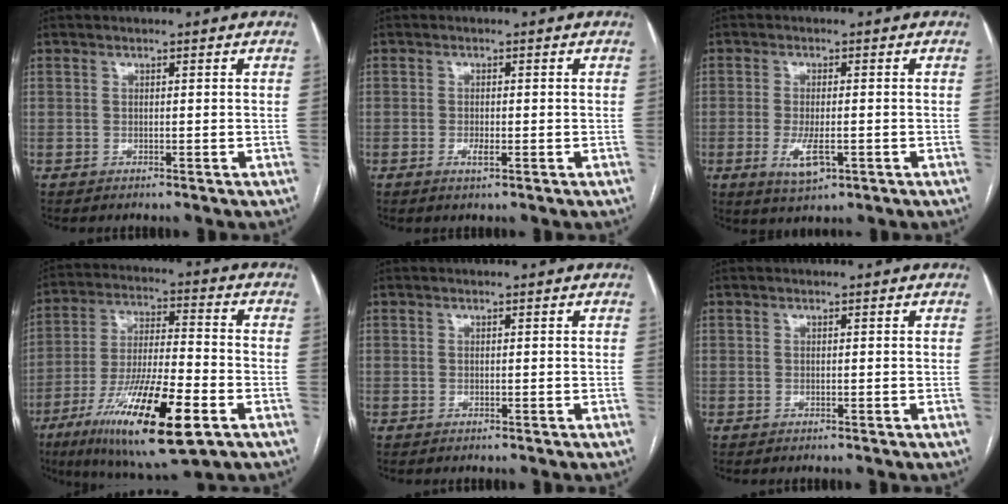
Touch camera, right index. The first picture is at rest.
{"total": 1.6, "force": [-0.8, 0.5, 1.3], "torque": [-0.024, 0.001, -0.012]}
{"total": 5.2, "force": [-1.8, 1.7, 4.7], "torque": [-0.091, -0.009, -0.024]}
{"total": 19.6, "force": [-9.4, 3.1, 17.0], "torque": [-0.317, -0.033, -0.157]}
{"total": 0.0}
{"total": 0.0}